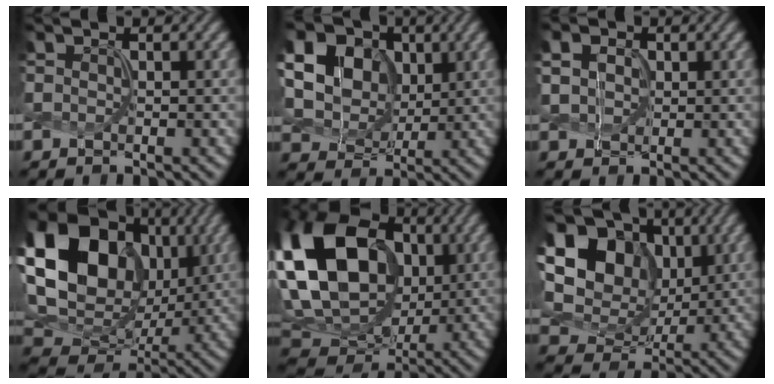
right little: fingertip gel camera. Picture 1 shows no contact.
{"total": 14.8, "force": [5.1, 12.1, 6.8], "torque": [-0.205, 0.033, 0.122]}
{"total": 1.0, "force": [-0.1, 1.0, 0.0], "torque": [-0.028, 0.000, 0.024]}
{"total": 20.0, "force": [4.4, 16.1, 11.1], "torque": [-0.266, 0.038, 0.101]}
{"total": 18.1, "force": [3.1, 13.6, 11.6], "torque": [-0.265, 0.036, 0.081]}
{"total": 14.2, "force": [4.3, 11.2, 7.5], "torque": [-0.195, 0.041, 0.107]}